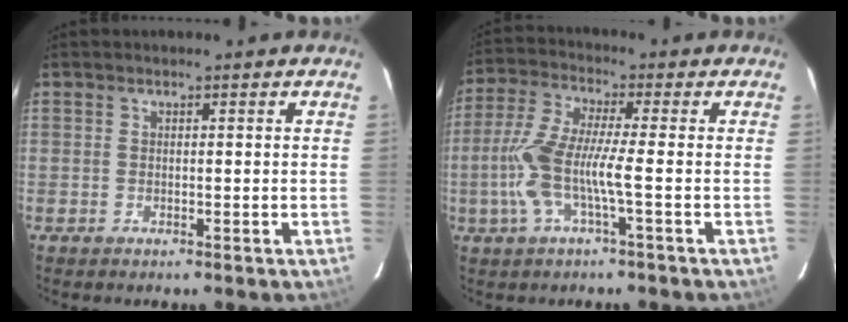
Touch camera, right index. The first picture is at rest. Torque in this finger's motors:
{"motor_torque": [1.09, -0.36, 0.86, 0.21]}